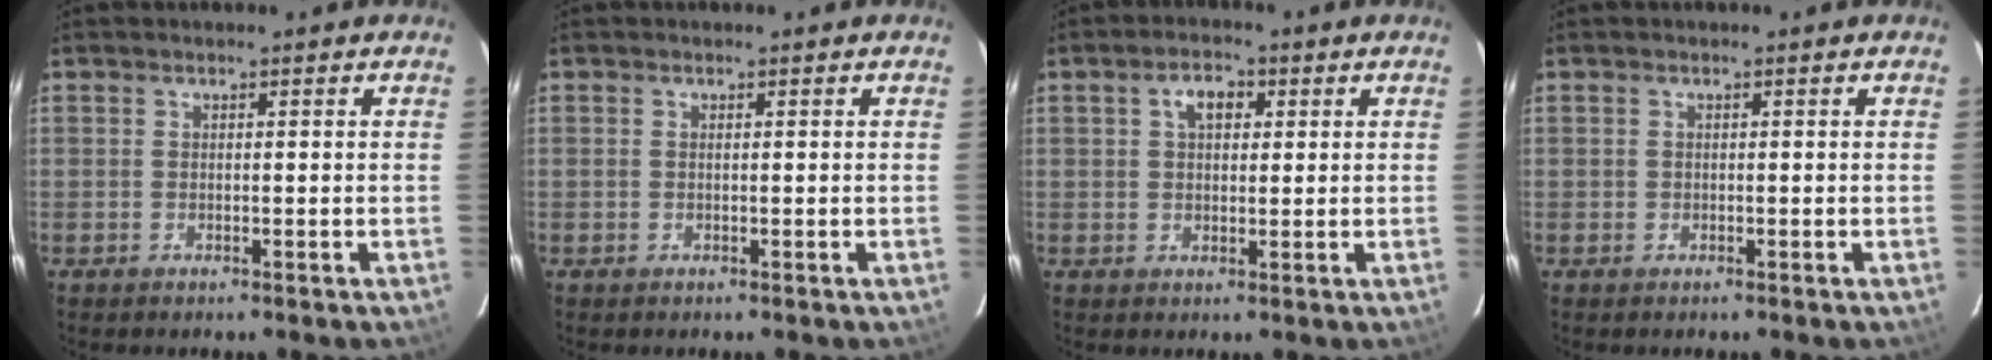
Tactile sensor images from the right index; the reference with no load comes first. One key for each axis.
{"total": 0.0}
{"total": 4.3, "fx": 1.4, "fy": 2.7, "fz": 3.0, "tx": -0.048, "ty": 0.015, "tz": 0.025}
{"total": 0.0}